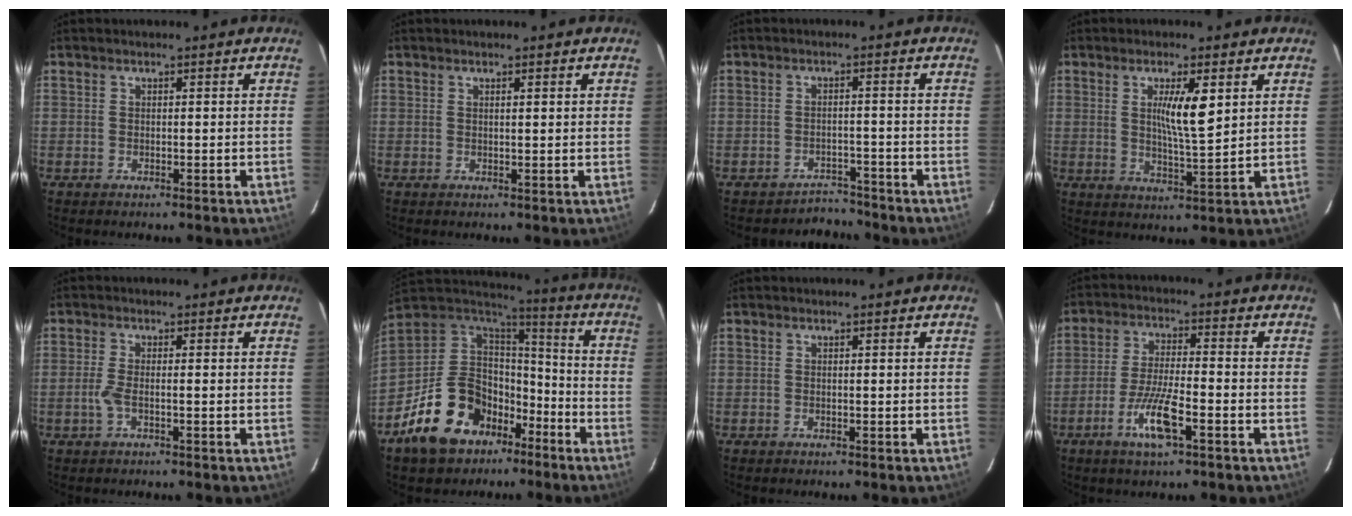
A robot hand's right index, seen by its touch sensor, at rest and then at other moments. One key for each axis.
{"total": 1.4, "fx": 0.6, "fy": 0.4, "fz": 1.2, "tx": -0.026, "ty": 0.003, "tz": 0.008}
{"total": 3.6, "fx": -3.3, "fy": 0.9, "fz": -1.0, "tx": 0.014, "ty": 0.008, "tz": -0.048}
{"total": 7.1, "fx": 2.1, "fy": 0.9, "fz": 6.7, "tx": -0.116, "ty": -0.005, "tz": 0.037}
{"total": 2.6, "fx": -0.8, "fy": 0.7, "fz": 2.4, "tx": -0.057, "ty": 0.001, "tz": -0.017}
{"total": 17.7, "fx": -9.9, "fy": 11.7, "fz": 8.9, "tx": -0.182, "ty": 0.050, "tz": -0.172}
{"total": 0.0}
{"total": 8.4, "fx": -3.9, "fy": 1.3, "fz": 7.3, "tx": -0.146, "ty": -0.008, "tz": -0.071}